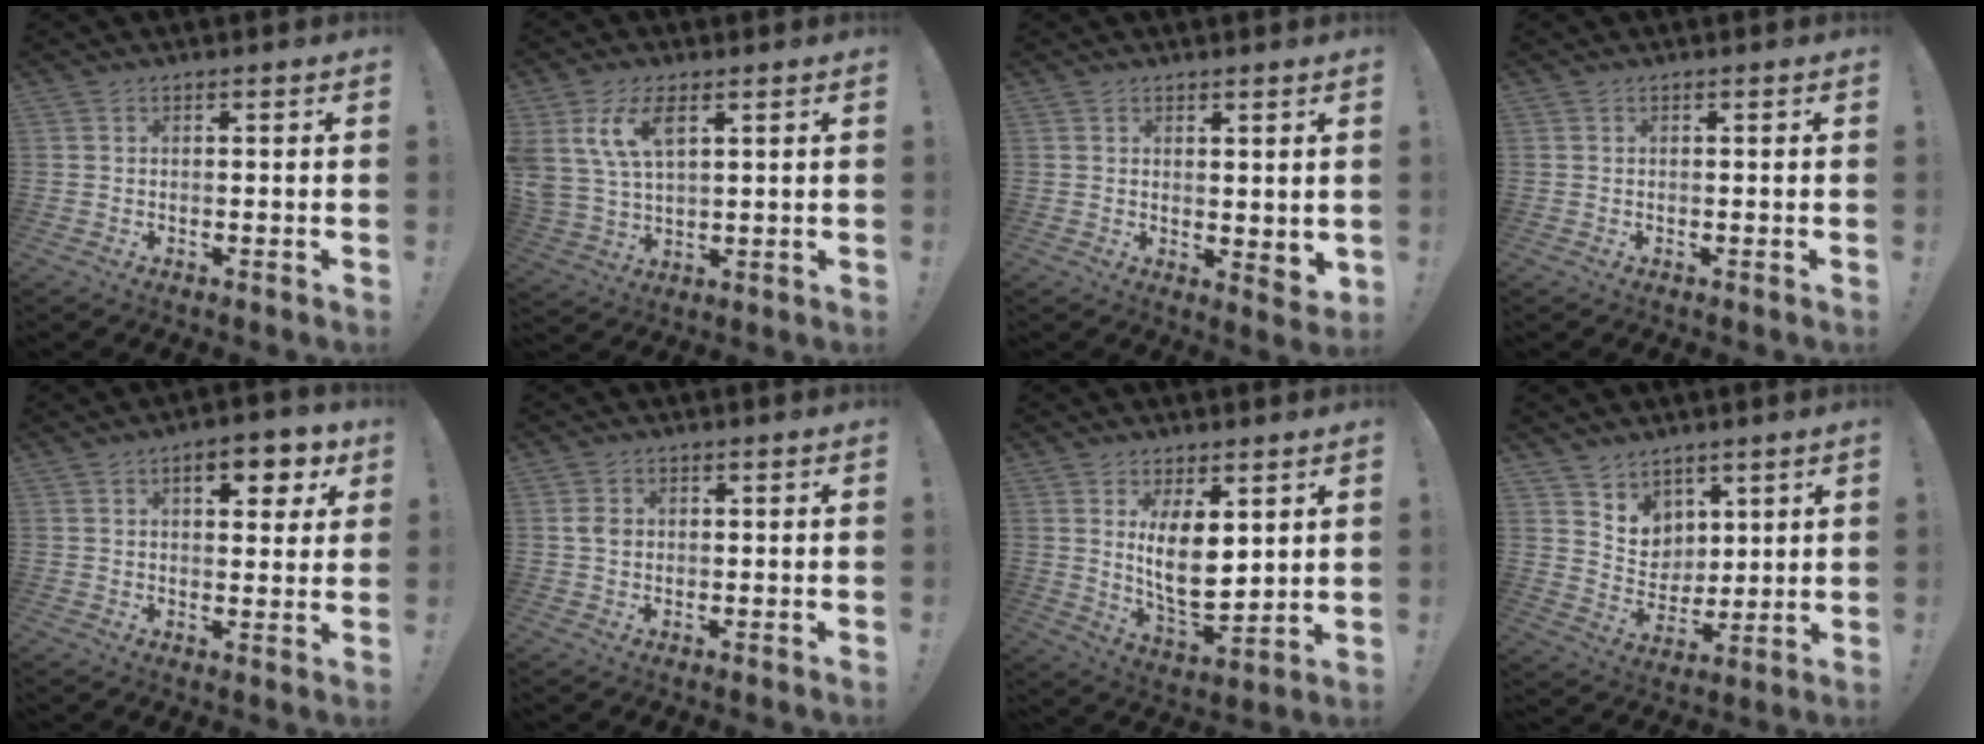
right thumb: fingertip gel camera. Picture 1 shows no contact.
{"total": 10.9, "force": [5.1, 6.0, 7.6], "torque": [-0.160, -0.012, 0.094]}
{"total": 3.5, "force": [2.6, 1.8, 1.6], "torque": [-0.008, -0.023, 0.047]}
{"total": 0.0}
{"total": 8.7, "force": [4.2, 3.8, 6.5], "torque": [-0.071, -0.014, 0.064]}
{"total": 2.6, "force": [0.2, 2.1, 1.6], "torque": [-0.028, 0.005, 0.003]}
{"total": 12.4, "force": [3.4, 6.1, 10.3], "torque": [-0.184, -0.040, 0.061]}
{"total": 7.5, "force": [5.5, 5.1, -0.1], "torque": [-0.013, -0.061, 0.114]}